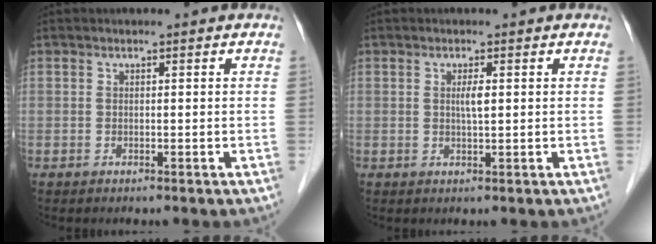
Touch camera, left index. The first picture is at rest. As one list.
[{"total": 1.6, "force": [0.3, 0.1, 1.6], "torque": [-0.033, -0.001, 0.006]}]